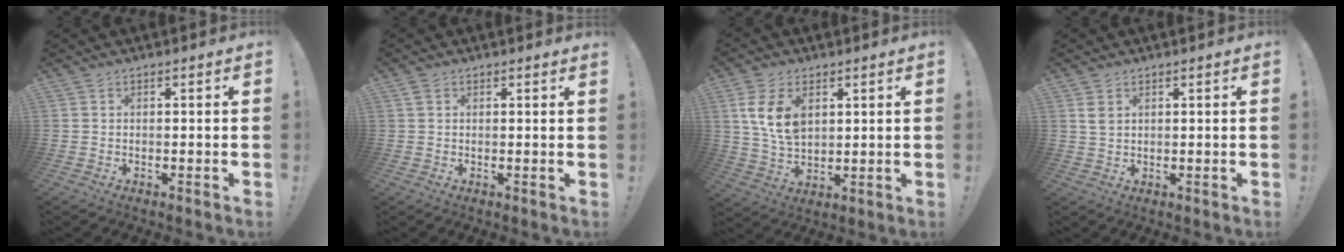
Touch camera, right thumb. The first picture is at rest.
{"total": 1.1, "force": [1.0, 0.4, 0.4], "torque": [-0.003, -0.002, 0.018]}
{"total": 11.0, "force": [4.0, 7.1, 7.4], "torque": [-0.135, -0.005, 0.077]}
{"total": 3.0, "force": [1.3, 2.1, 1.8], "torque": [-0.024, -0.002, 0.024]}